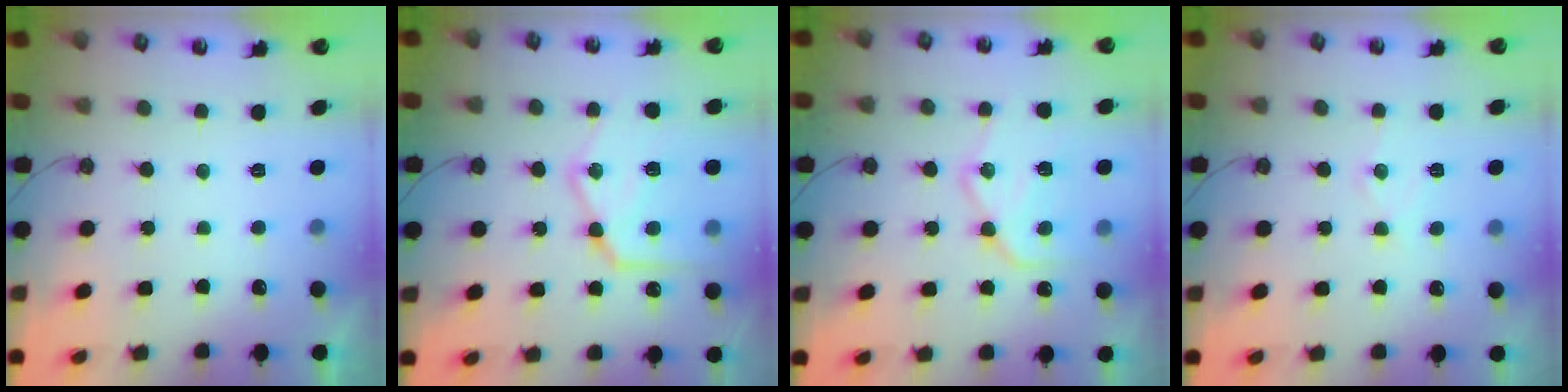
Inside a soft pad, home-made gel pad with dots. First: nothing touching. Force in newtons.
{"total": 20.2, "press": 20.1, "slide": 1.9}
{"total": 16.7, "press": 16.6, "slide": 1.3}
{"total": 6.8, "press": 6.7, "slide": 0.4}